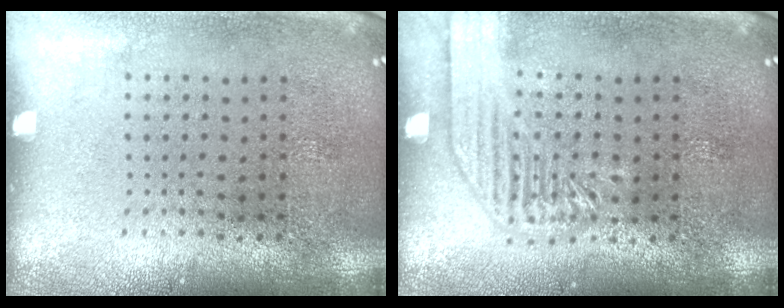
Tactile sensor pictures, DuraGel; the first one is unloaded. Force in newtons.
{"total": 1.8, "press": 1.8, "slide": 0.4}